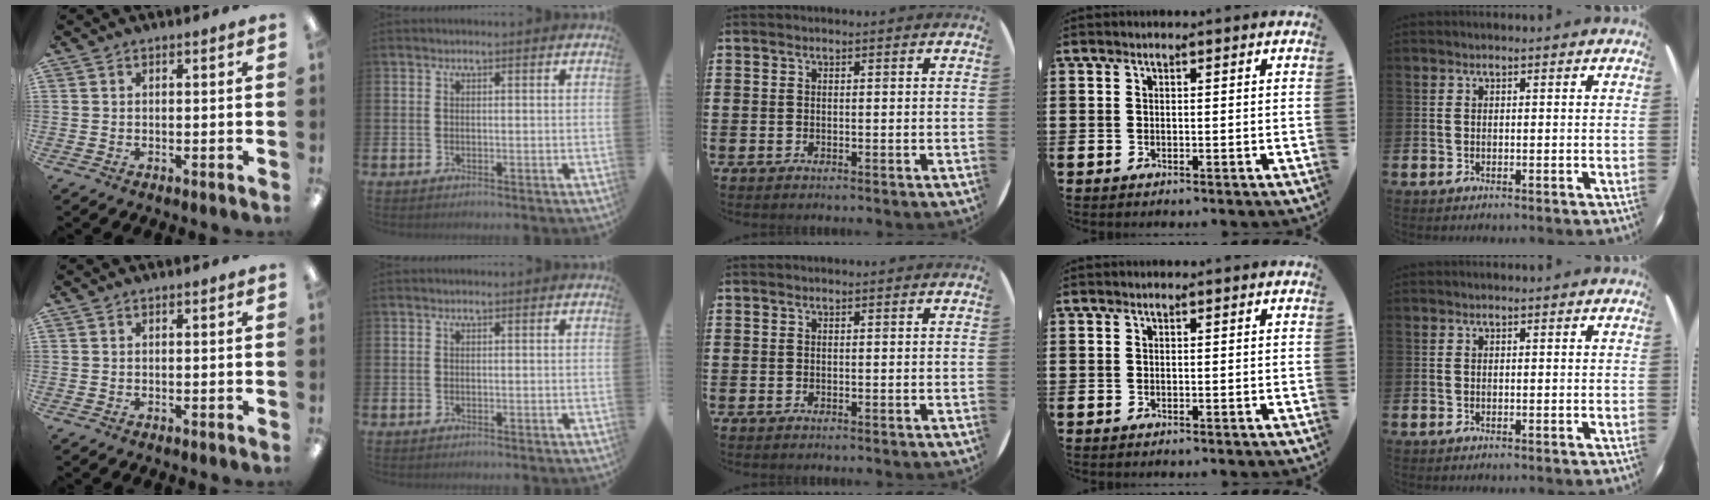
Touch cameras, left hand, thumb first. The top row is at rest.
{}